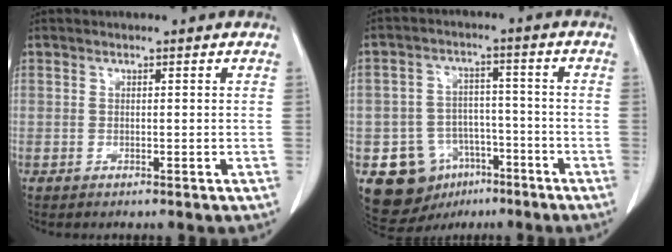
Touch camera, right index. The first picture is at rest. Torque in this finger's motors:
{"motor_torque": [-0.26, 0.09, -1.05, -0.21]}